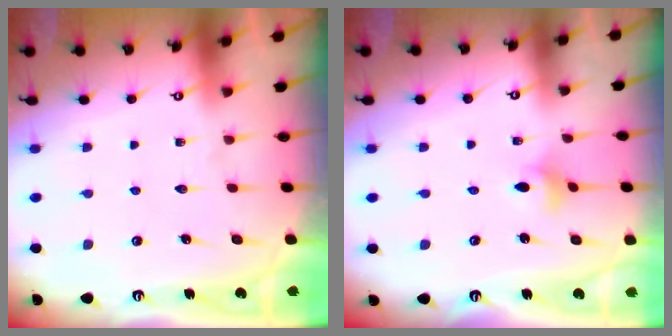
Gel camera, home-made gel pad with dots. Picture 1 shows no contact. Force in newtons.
{"total": 3.5, "press": 3.5, "slide": 0.4}